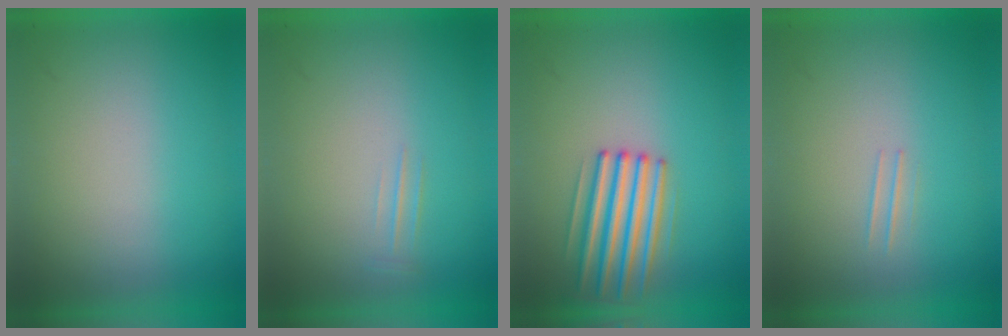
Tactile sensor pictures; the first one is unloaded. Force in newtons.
{"total": 2.0}
{"total": 4.3}
{"total": 1.0}